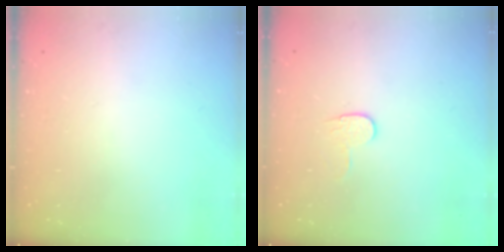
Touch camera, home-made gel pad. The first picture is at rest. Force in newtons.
{"total": 6.2, "press": 6.2, "slide": 0.5}